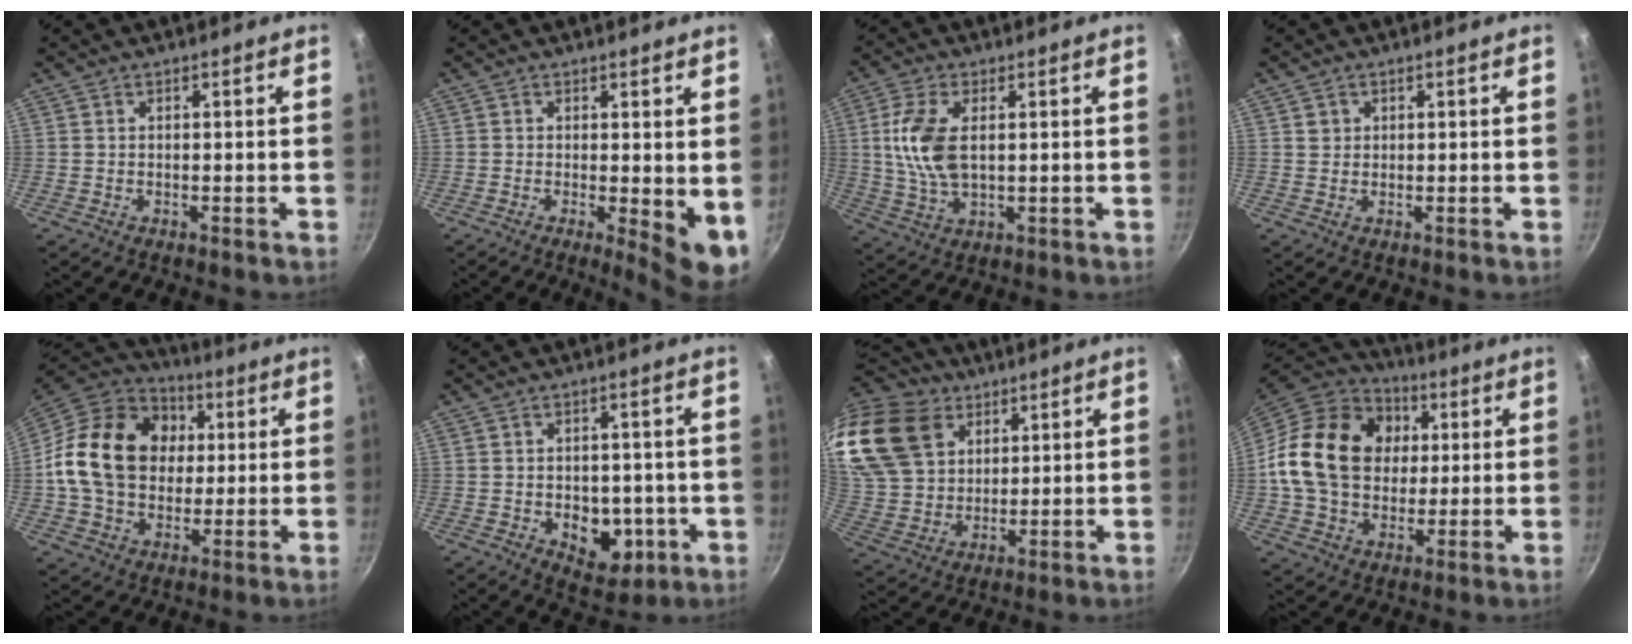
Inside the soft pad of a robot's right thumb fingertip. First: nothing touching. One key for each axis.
{"total": 6.8, "fx": -0.4, "fy": 2.0, "fz": 6.4, "tx": -0.079, "ty": -0.013, "tz": -0.003}
{"total": 10.2, "fx": 1.6, "fy": 5.3, "fz": 8.6, "tx": -0.175, "ty": -0.003, "tz": 0.035}
{"total": 1.4, "fx": 0.5, "fy": 1.3, "fz": 0.3, "tx": 0.003, "ty": 0.006, "tz": 0.008}
{"total": 21.7, "fx": 2.6, "fy": 16.8, "fz": 13.5, "tx": -0.211, "ty": 0.024, "tz": 0.039}
{"total": 9.5, "fx": -2.5, "fy": 6.6, "fz": 6.4, "tx": -0.048, "ty": -0.004, "tz": -0.024}
{"total": 21.6, "fx": 12.3, "fy": 14.8, "fz": 9.8, "tx": -0.193, "ty": -0.029, "tz": 0.246}
{"total": 22.3, "fx": 3.1, "fy": 17.3, "fz": 13.7, "tx": -0.216, "ty": 0.021, "tz": 0.051}